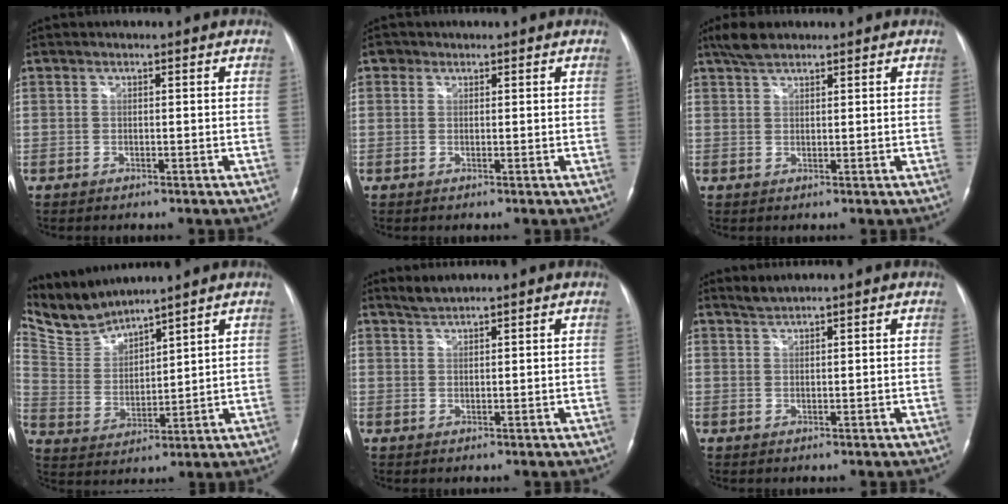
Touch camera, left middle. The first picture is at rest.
{"total": 1.2, "force": [0.7, 1.0, 0.1], "torque": [0.005, 0.002, 0.006]}
{"total": 3.5, "force": [2.9, 1.2, 1.6], "torque": [-0.040, 0.009, 0.056]}
{"total": 8.1, "force": [8.1, 0.3, 0.8], "torque": [-0.042, 0.008, 0.180]}
{"total": 1.7, "force": [1.6, -0.3, 0.2], "torque": [-0.004, 0.004, 0.037]}
{"total": 1.4, "force": [1.3, -0.3, 0.1], "torque": [-0.003, 0.003, 0.031]}